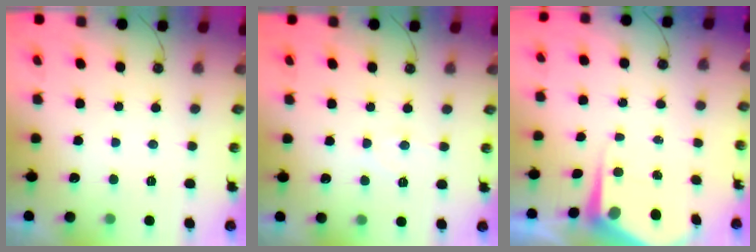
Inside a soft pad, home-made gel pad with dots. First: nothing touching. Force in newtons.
{"total": 4.4, "press": 4.4, "slide": 0.5}
{"total": 6.1, "press": 6.1, "slide": 0.6}